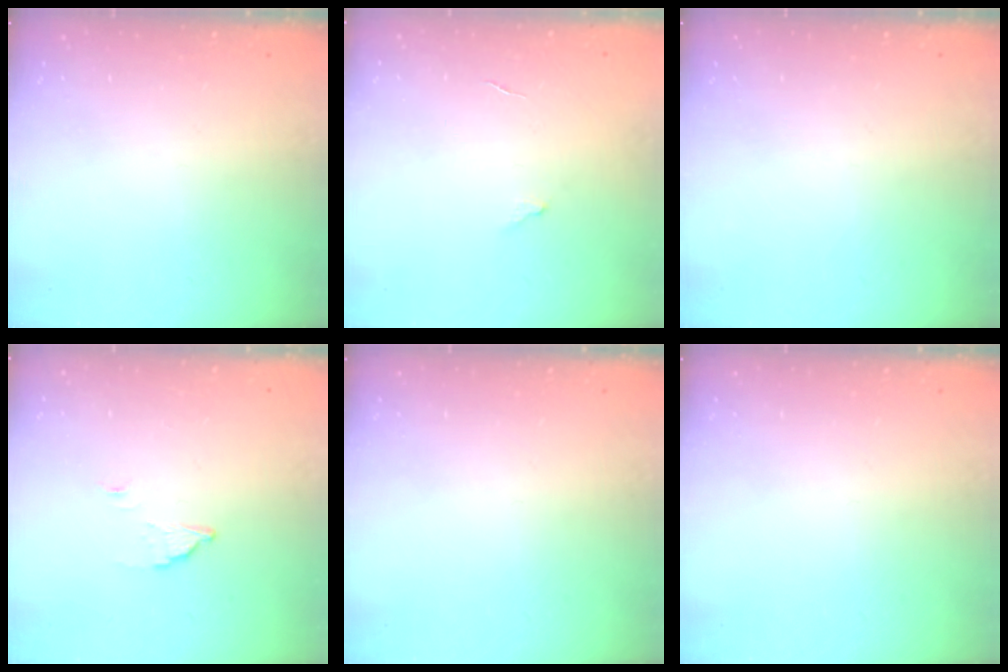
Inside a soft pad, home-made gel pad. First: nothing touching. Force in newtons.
{"total": 3.0, "press": 3.0, "slide": 0.3}
{"total": 0.0}
{"total": 2.2, "press": 2.2, "slide": 0.1}
{"total": 0.0}
{"total": 0.0}